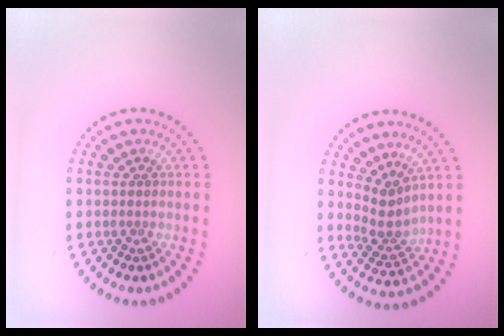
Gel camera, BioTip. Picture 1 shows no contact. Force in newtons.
{"total": 2.9, "press": 2.1, "slide": 2.0}